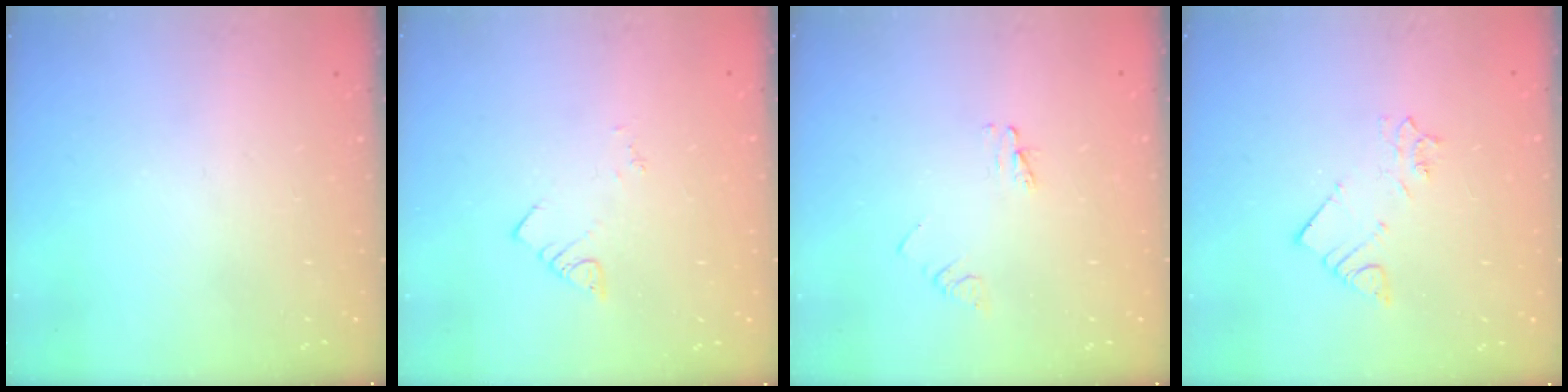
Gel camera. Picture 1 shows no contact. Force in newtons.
{"total": 2.1, "press": 2.0, "slide": 0.4}
{"total": 2.9, "press": 2.9, "slide": 0.3}
{"total": 2.2, "press": 2.2, "slide": 0.1}